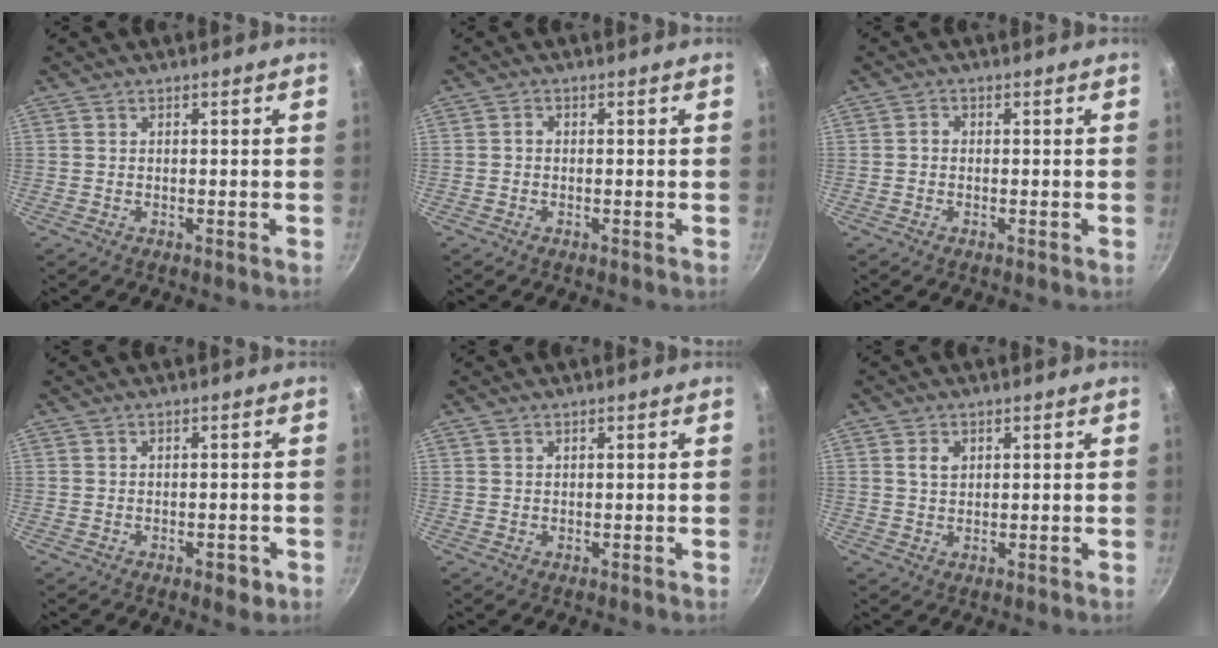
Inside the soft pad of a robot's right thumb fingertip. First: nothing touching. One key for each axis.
{"total": 1.0, "fx": -0.1, "fy": 0.9, "fz": 0.6, "tx": -0.009, "ty": 0.006, "tz": -0.004}
{"total": 1.2, "fx": -0.2, "fy": 1.0, "fz": 0.7, "tx": -0.011, "ty": 0.006, "tz": -0.005}
{"total": 2.9, "fx": -1.3, "fy": 1.5, "fz": 2.1, "tx": -0.015, "ty": 0.010, "tz": -0.010}
{"total": 0.6, "fx": 0.4, "fy": 0.4, "fz": 0.2, "tx": -0.003, "ty": 0.000, "tz": 0.007}
{"total": 2.7, "fx": 0.9, "fy": 2.0, "fz": 1.7, "tx": -0.022, "ty": -0.001, "tz": 0.018}